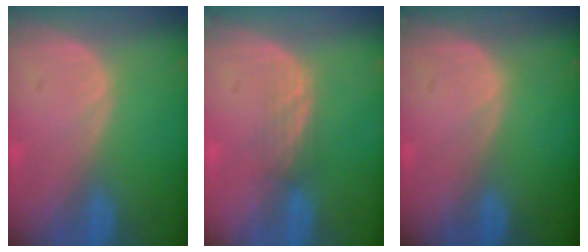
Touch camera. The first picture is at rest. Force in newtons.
{"total": 2.3, "press": 2.2, "slide": 0.5}
{"total": 0.0}